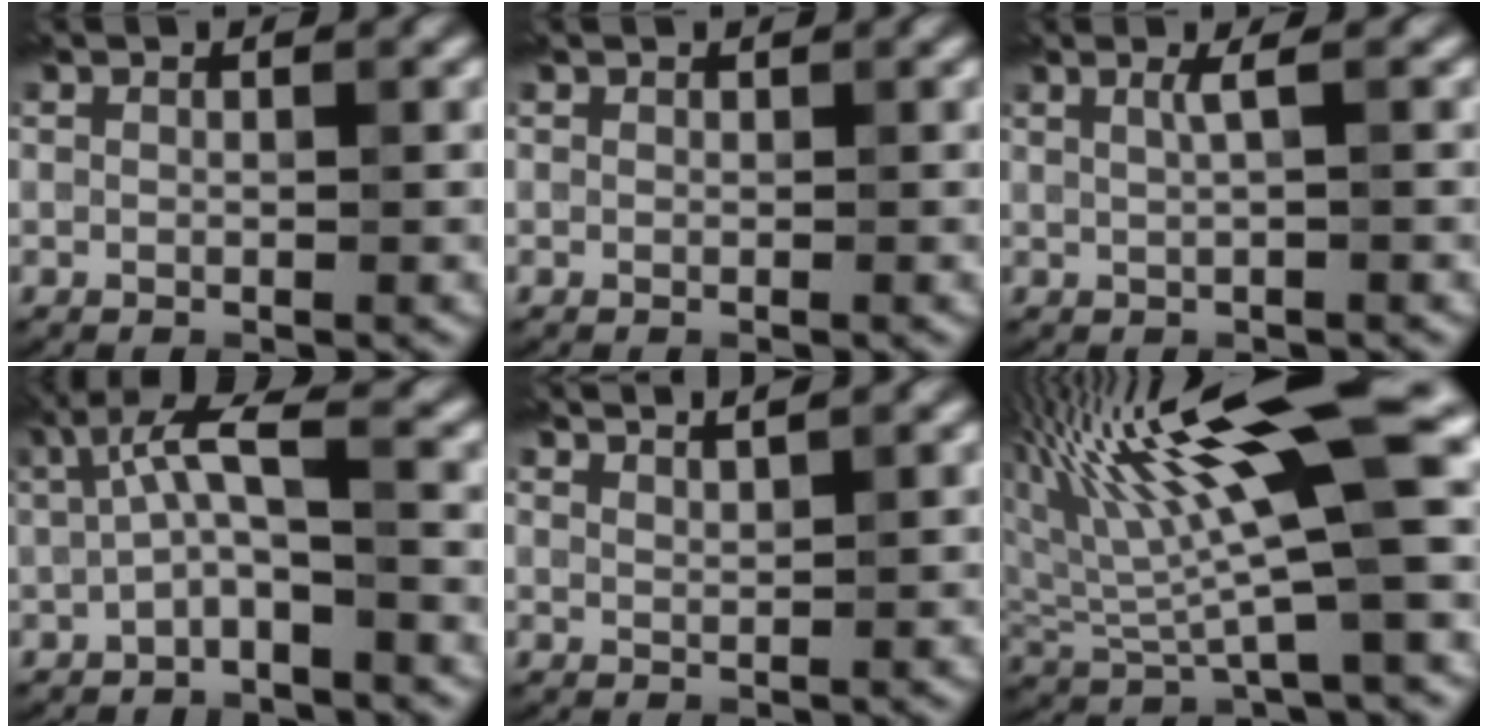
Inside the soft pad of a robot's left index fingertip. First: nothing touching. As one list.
[{"total": 1.2, "force": [0.1, -0.7, -1.0], "torque": [0.001, -0.003, 0.019]}, {"total": 0.9, "force": [-0.4, -0.8, 0.1], "torque": [-0.024, -0.002, 0.021]}, {"total": 2.6, "force": [-0.3, -0.1, 2.5], "torque": [-0.082, 0.002, 0.021]}, {"total": 2.0, "force": [1.9, -0.5, -0.1], "torque": [0.002, 0.013, 0.038]}, {"total": 10.7, "force": [3.8, 1.5, 9.9], "torque": [-0.207, 0.001, 0.102]}]